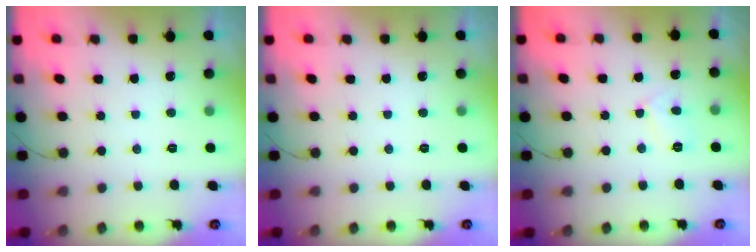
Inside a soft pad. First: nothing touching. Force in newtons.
{"total": 0.0}
{"total": 3.5, "press": 3.5, "slide": 0.3}